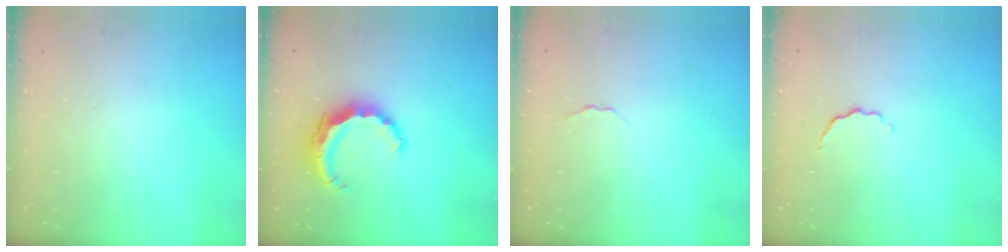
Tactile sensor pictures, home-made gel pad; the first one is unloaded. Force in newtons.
{"total": 8.6, "press": 8.6, "slide": 1.0}
{"total": 1.6, "press": 1.5, "slide": 0.5}
{"total": 4.1, "press": 4.0, "slide": 1.0}